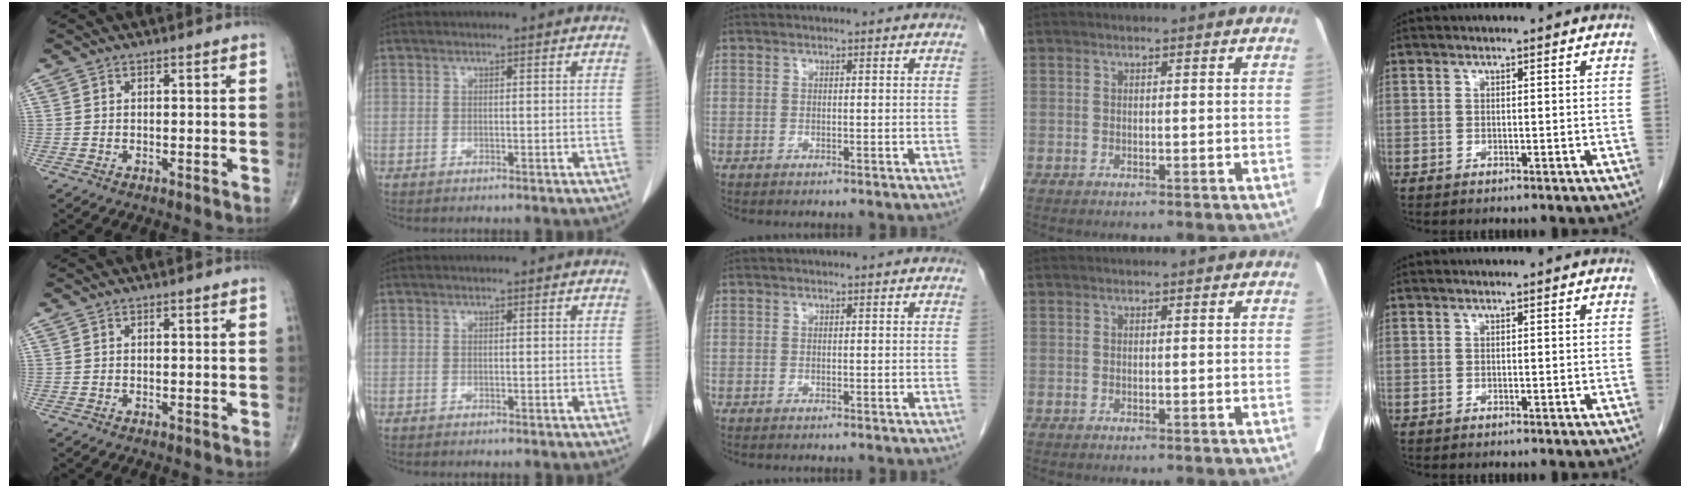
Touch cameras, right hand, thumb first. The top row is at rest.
{}